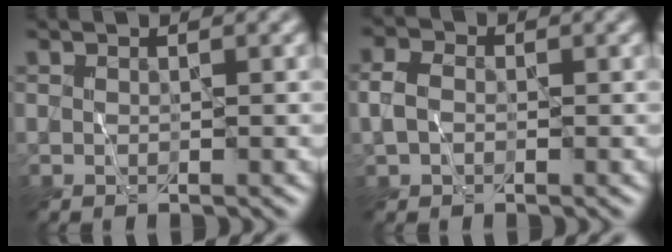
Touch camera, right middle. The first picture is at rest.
{"total": 2.6, "force": [0.0, 2.0, 1.6], "torque": [-0.037, 0.004, -0.007]}